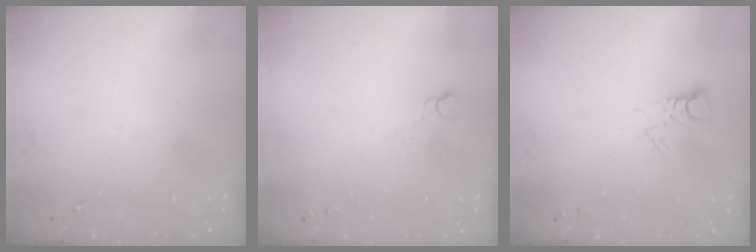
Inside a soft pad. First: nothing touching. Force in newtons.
{"total": 3.8, "press": 3.8, "slide": 0.3}
{"total": 3.6, "press": 3.6, "slide": 0.2}